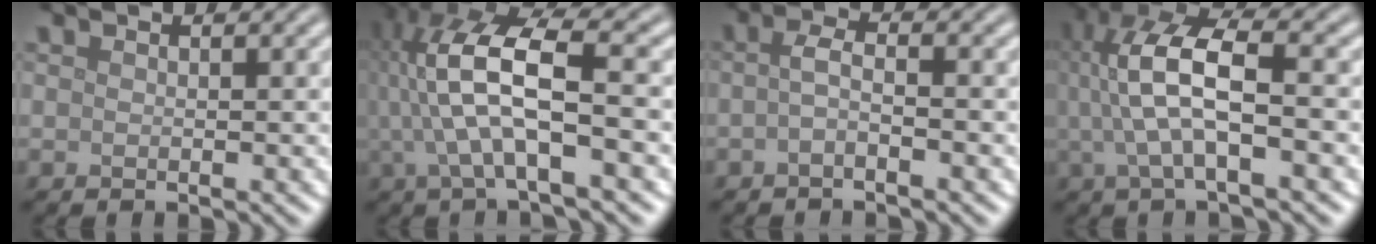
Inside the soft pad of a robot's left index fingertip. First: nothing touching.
{"total": 9.3, "force": [0.6, 2.9, 8.8], "torque": [-0.180, 0.015, 0.009]}
{"total": 1.8, "force": [-0.6, 0.5, 1.6], "torque": [-0.035, 0.003, -0.018]}
{"total": 7.9, "force": [0.5, 2.7, 7.4], "torque": [-0.153, 0.014, 0.004]}